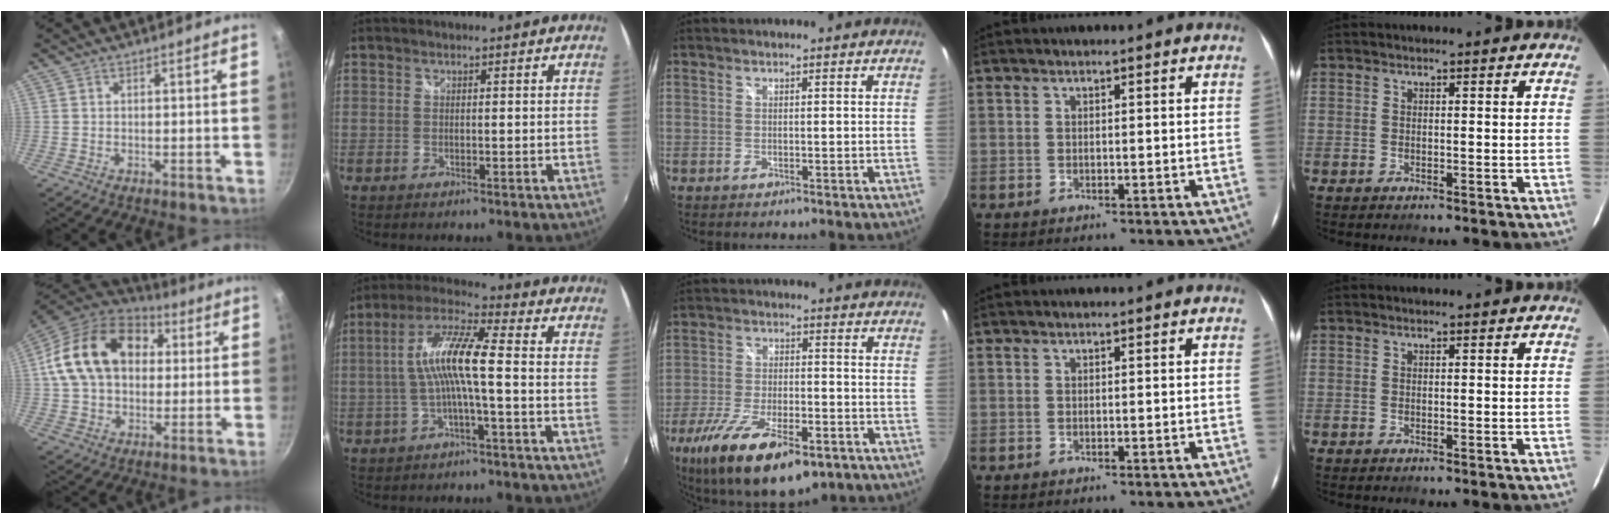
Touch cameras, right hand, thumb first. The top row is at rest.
{"thumb": {"total": 20.2, "force": [4.3, 14.7, 13.2], "torque": [-0.209, 0.027, 0.062]}, "index": {"total": 9.8, "force": [-1.3, 0.7, 9.7], "torque": [-0.199, 0.018, -0.021]}, "middle": {"total": 18.8, "force": [-11.0, 7.0, 13.5], "torque": [-0.267, -0.048, -0.182]}}